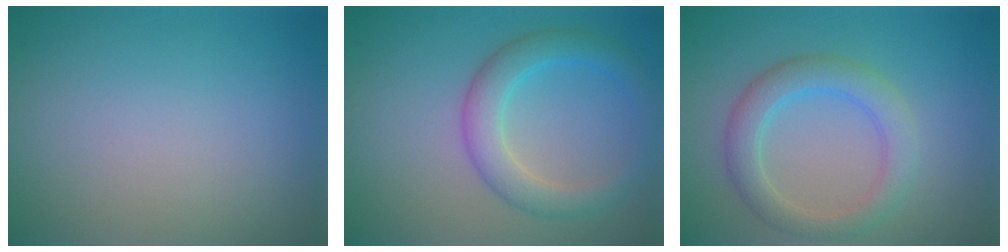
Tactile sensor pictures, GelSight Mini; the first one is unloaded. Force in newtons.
{"total": 3.9, "press": 3.9, "slide": 0.2}
{"total": 3.7, "press": 3.7, "slide": 0.2}